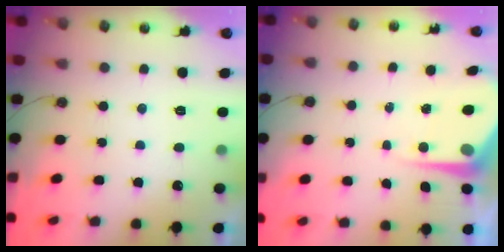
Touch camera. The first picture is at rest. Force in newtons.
{"total": 6.1, "press": 6.1, "slide": 0.6}